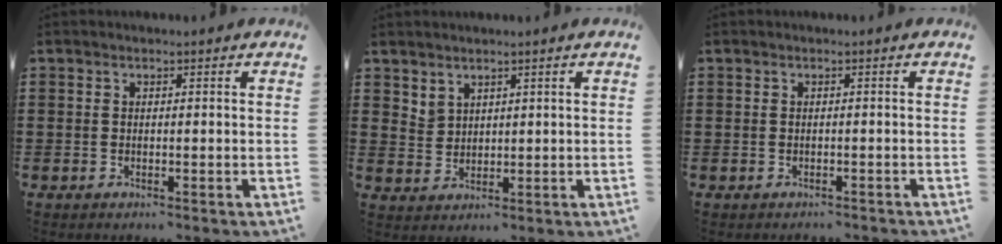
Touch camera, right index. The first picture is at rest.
{"total": 2.7, "force": [2.3, 1.4, 0.1], "torque": [-0.008, 0.003, 0.046]}
{"total": 0.6, "force": [-0.6, 0.3, -0.1], "torque": [0.001, 0.002, -0.013]}